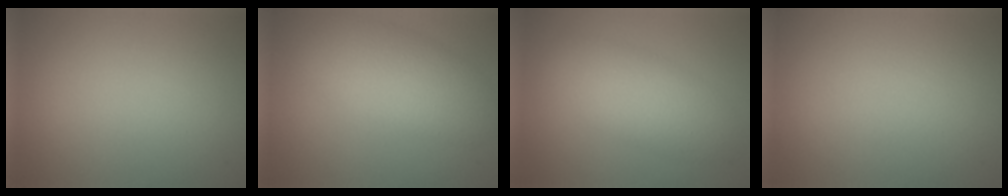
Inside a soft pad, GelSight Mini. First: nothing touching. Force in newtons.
{"total": 5.4, "press": 5.4, "slide": 0.2}
{"total": 4.6, "press": 4.6, "slide": 0.2}
{"total": 0.0}